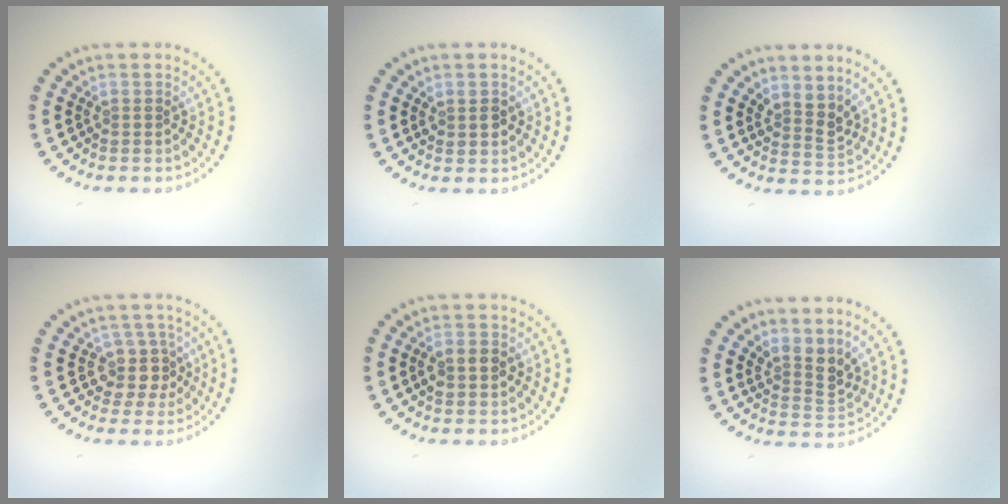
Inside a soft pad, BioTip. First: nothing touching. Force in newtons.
{"total": 1.5, "press": 1.4, "slide": 0.2}
{"total": 2.2, "press": 1.7, "slide": 1.3}
{"total": 2.9, "press": 2.2, "slide": 1.8}
{"total": 2.0, "press": 2.0, "slide": 0.3}
{"total": 2.8, "press": 2.0, "slide": 2.0}